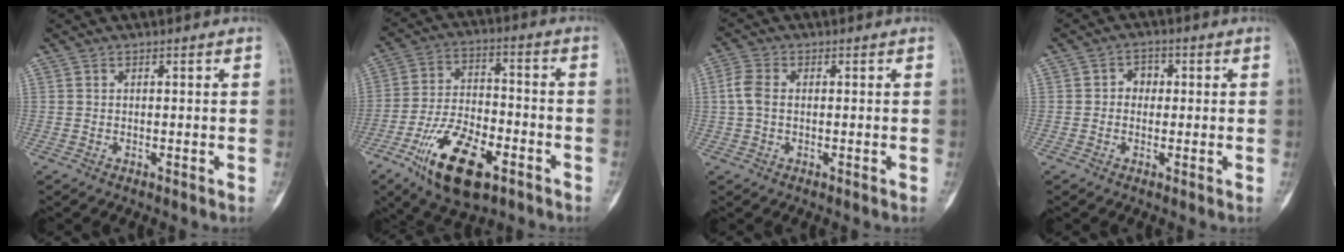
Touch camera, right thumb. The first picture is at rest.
{"total": 16.5, "force": [-8.3, 7.7, 12.0], "torque": [-0.200, 0.038, -0.141]}
{"total": 3.8, "force": [0.0, 2.5, 2.9], "torque": [-0.072, 0.009, -0.007]}
{"total": 3.0, "force": [0.1, 2.6, 1.5], "torque": [0.002, 0.010, -0.006]}